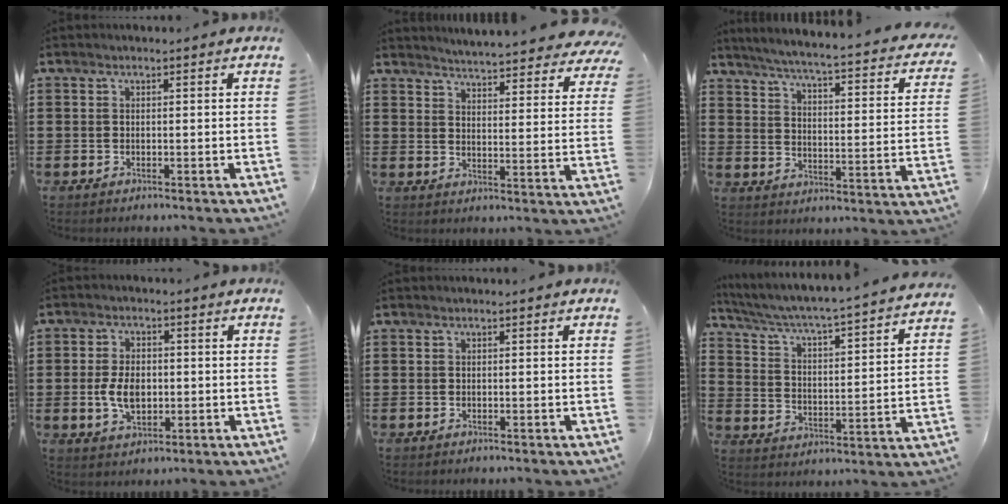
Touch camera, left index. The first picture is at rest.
{"total": 4.7, "force": [4.6, -0.6, 0.7], "torque": [-0.029, -0.039, 0.077]}
{"total": 4.1, "force": [3.3, -0.7, 2.2], "torque": [-0.062, -0.036, 0.045]}
{"total": 5.9, "force": [-0.4, 3.6, 4.7], "torque": [-0.094, 0.002, -0.012]}
{"total": 0.0}
{"total": 3.6, "force": [3.1, -0.6, 1.6], "torque": [-0.049, -0.043, 0.038]}